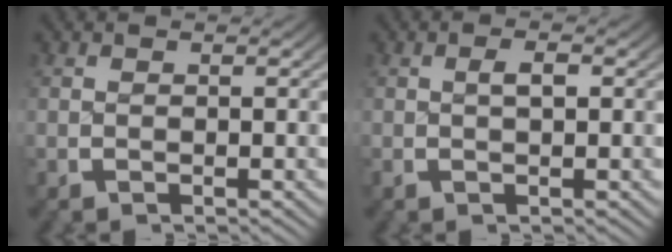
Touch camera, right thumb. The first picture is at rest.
{"total": 1.3, "force": [-0.2, 0.5, 1.1], "torque": [-0.022, 0.003, -0.005]}